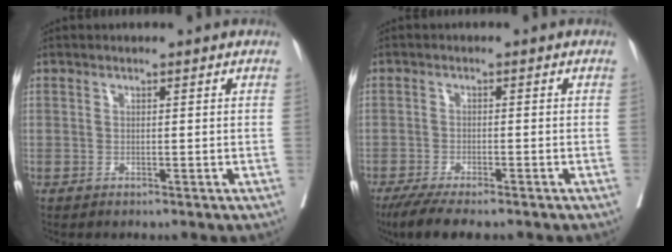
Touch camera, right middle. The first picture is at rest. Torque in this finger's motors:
{"motor_torque": [0.78, -0.77, 0.16, 0.04]}